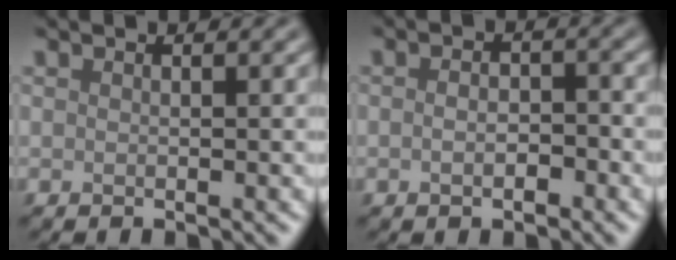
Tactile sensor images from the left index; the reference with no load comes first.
{"total": 2.1, "force": [-0.6, 1.2, 1.6], "torque": [-0.016, 0.000, -0.017]}